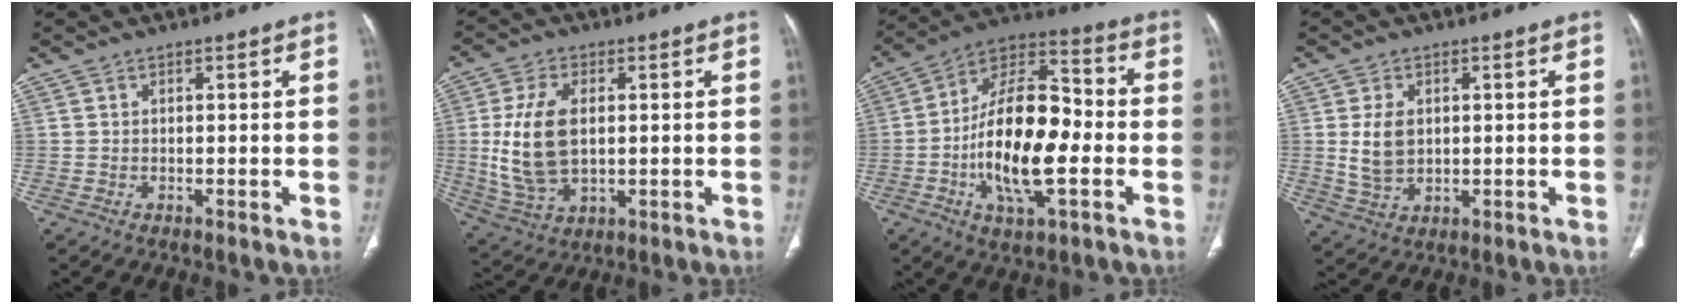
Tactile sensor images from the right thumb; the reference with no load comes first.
{"total": 13.2, "force": [0.8, 7.7, 10.7], "torque": [-0.217, -0.005, 0.025]}
{"total": 20.1, "force": [-3.8, 8.8, 17.7], "torque": [-0.299, 0.030, -0.071]}
{"total": 6.5, "force": [0.8, 4.4, 4.7], "torque": [-0.079, -0.005, 0.024]}